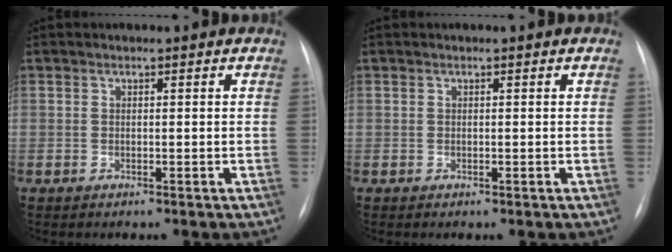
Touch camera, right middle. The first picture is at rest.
{"total": 0.0}